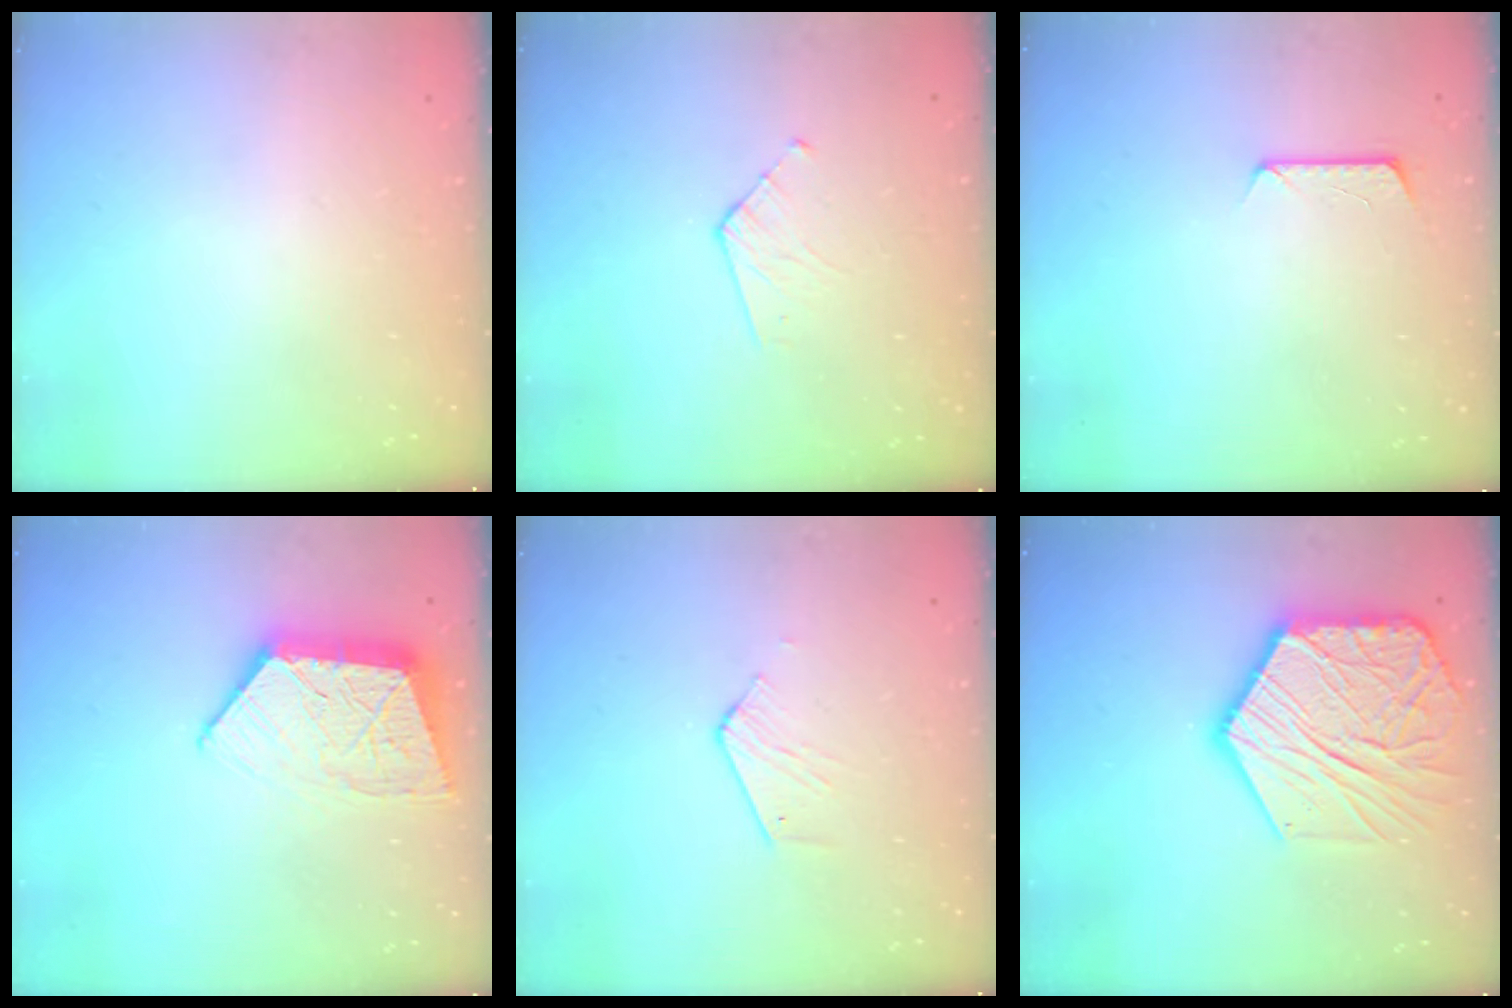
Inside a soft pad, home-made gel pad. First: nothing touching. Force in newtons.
{"total": 3.4, "press": 3.4, "slide": 0.3}
{"total": 7.4, "press": 7.3, "slide": 0.6}
{"total": 13.6, "press": 13.5, "slide": 1.0}
{"total": 2.8, "press": 2.8, "slide": 0.4}
{"total": 22.5, "press": 22.3, "slide": 2.3}